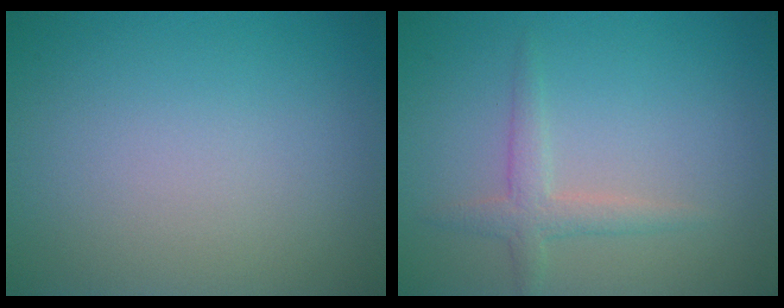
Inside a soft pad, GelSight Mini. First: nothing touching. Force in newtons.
{"total": 2.0, "press": 2.0, "slide": 0.1}